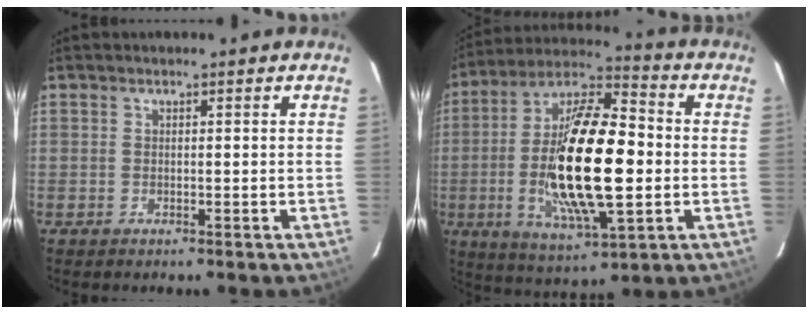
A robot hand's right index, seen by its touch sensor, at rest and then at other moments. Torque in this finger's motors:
{"motor_torque": [1.50, -0.64, 1.05, 0.21]}